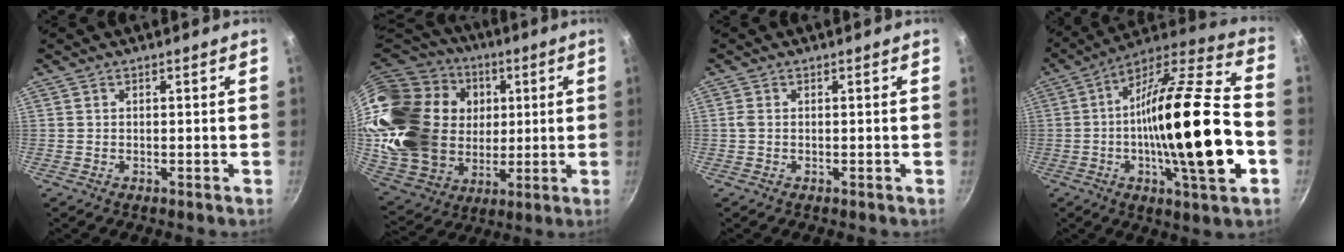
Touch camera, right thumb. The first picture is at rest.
{"total": 31.6, "force": [7.5, 24.3, 18.8], "torque": [-0.343, 0.011, 0.157]}
{"total": 0.9, "force": [0.0, 0.6, 0.7], "torque": [-0.017, 0.002, -0.003]}
{"total": 26.5, "force": [-4.7, 6.3, 25.3], "torque": [-0.405, 0.018, -0.082]}